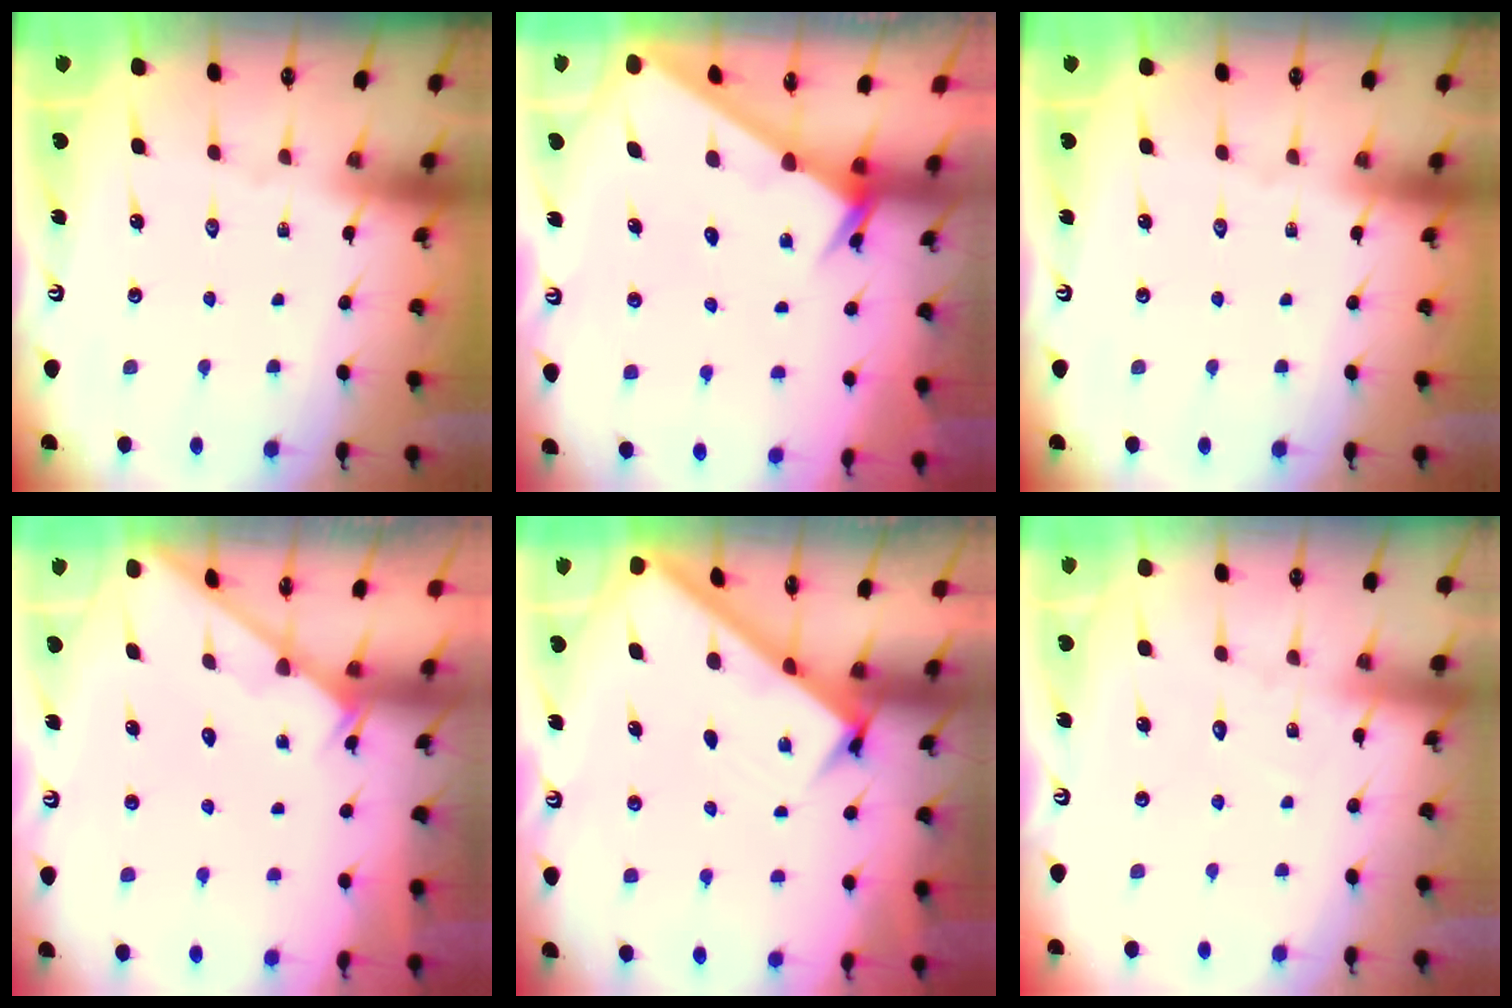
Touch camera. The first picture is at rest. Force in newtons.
{"total": 2.7, "press": 2.7, "slide": 0.3}
{"total": 0.0}
{"total": 2.0, "press": 2.0, "slide": 0.1}
{"total": 2.9, "press": 2.9, "slide": 0.4}
{"total": 3.2, "press": 3.2, "slide": 0.3}